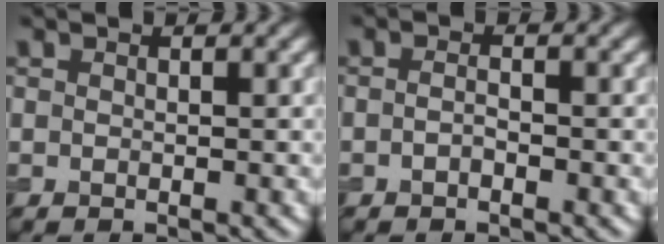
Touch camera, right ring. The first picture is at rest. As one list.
[{"total": 0.9, "force": [-0.4, 0.3, 0.7], "torque": [-0.016, 0.000, -0.010]}]